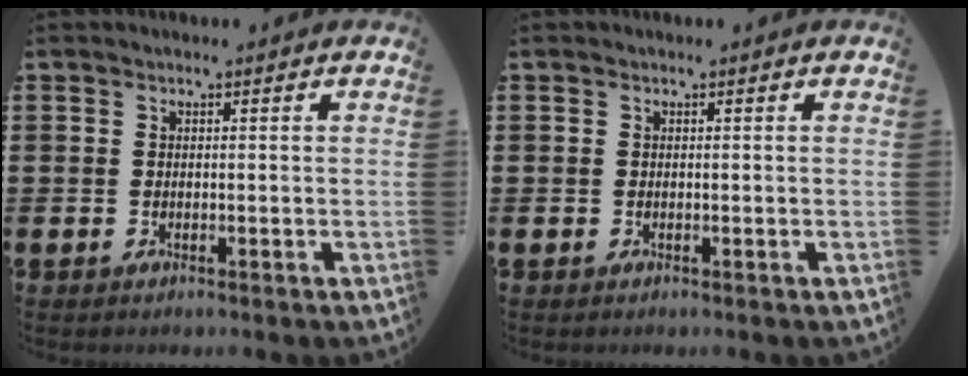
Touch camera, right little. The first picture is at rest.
{"total": 0.0}